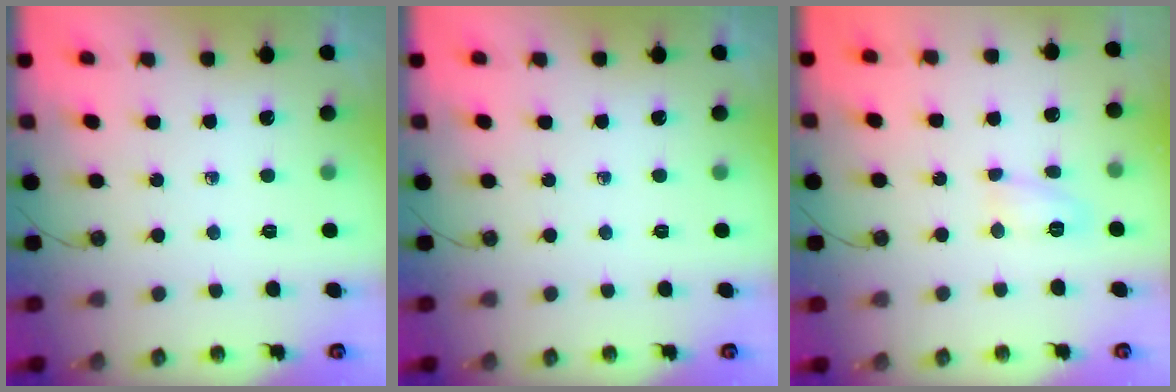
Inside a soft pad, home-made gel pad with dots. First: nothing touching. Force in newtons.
{"total": 0.0}
{"total": 5.4, "press": 5.4, "slide": 0.6}